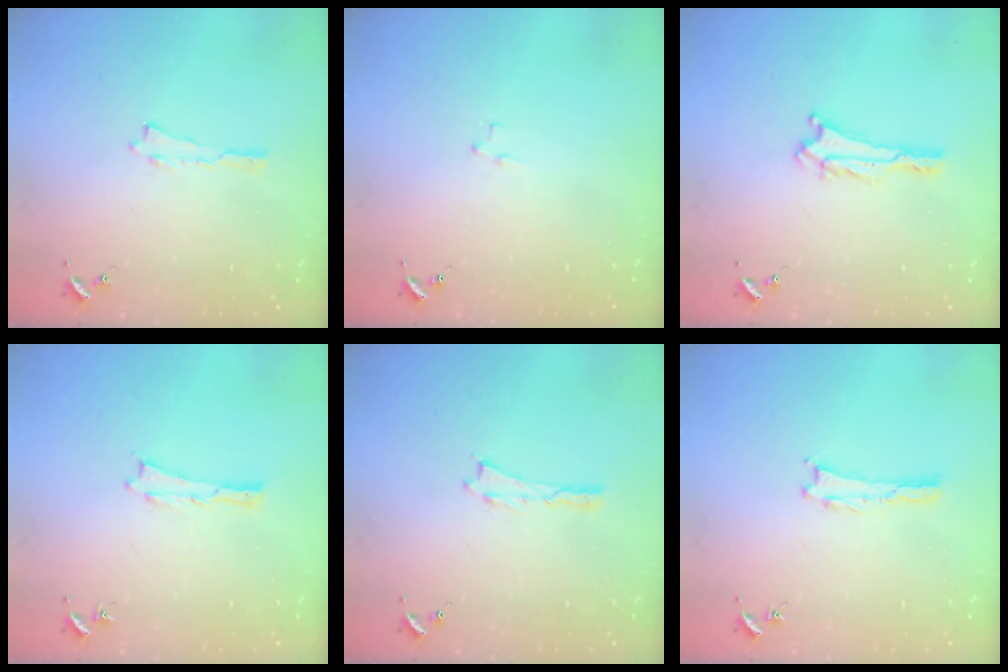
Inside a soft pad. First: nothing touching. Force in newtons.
{"total": 2.1, "press": 2.1, "slide": 0.2}
{"total": 0.6, "press": 0.6, "slide": 0.1}
{"total": 0.0}
{"total": 0.0}
{"total": 0.0}